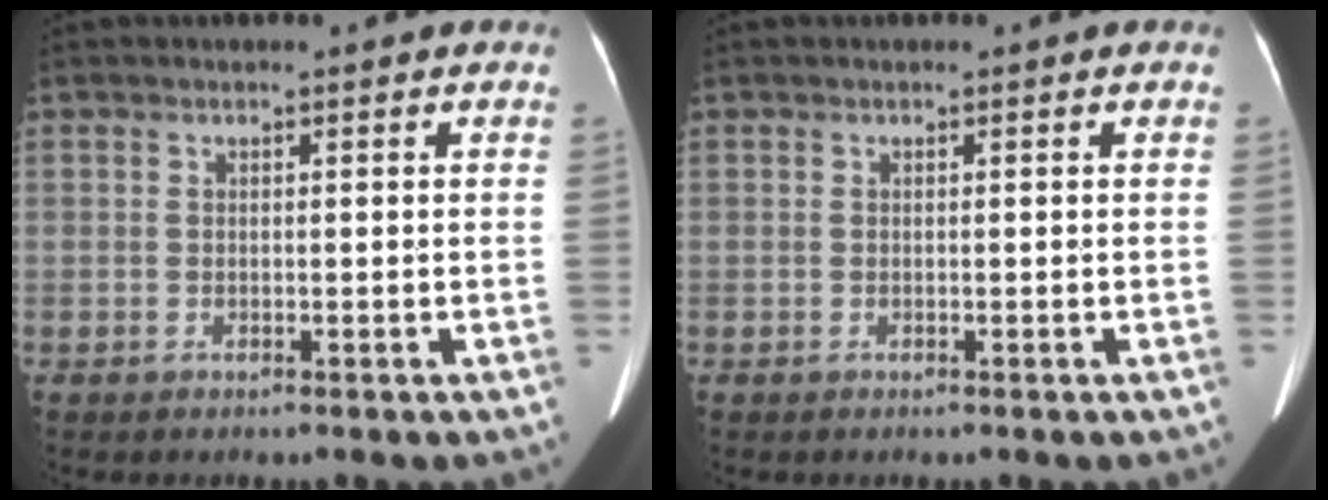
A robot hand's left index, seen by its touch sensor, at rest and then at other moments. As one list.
[{"total": 0.0}]